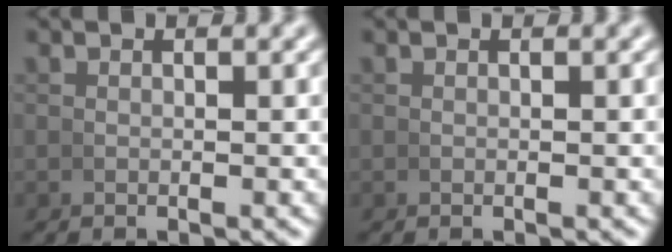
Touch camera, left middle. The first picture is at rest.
{"total": 0.0}